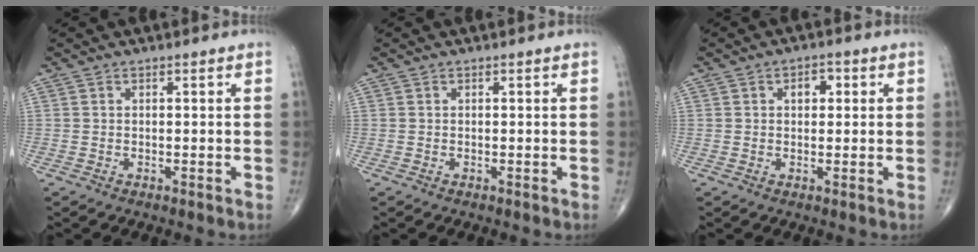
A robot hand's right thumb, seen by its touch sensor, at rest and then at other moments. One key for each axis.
{"total": 0.0}
{"total": 3.0, "fx": 0.8, "fy": 2.0, "fz": 2.1, "tx": -0.015, "ty": 0.004, "tz": 0.007}